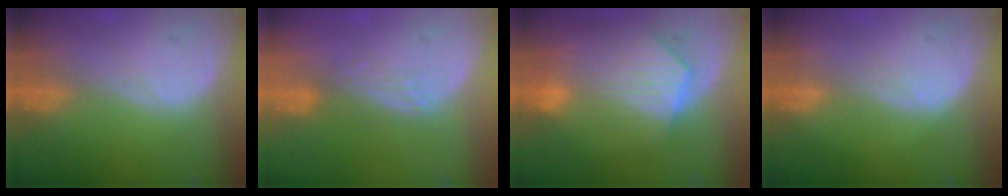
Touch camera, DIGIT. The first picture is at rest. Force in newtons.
{"total": 3.0, "press": 2.5, "slide": 1.7}
{"total": 9.8, "press": 8.6, "slide": 4.7}
{"total": 1.6, "press": 1.6, "slide": 0.1}